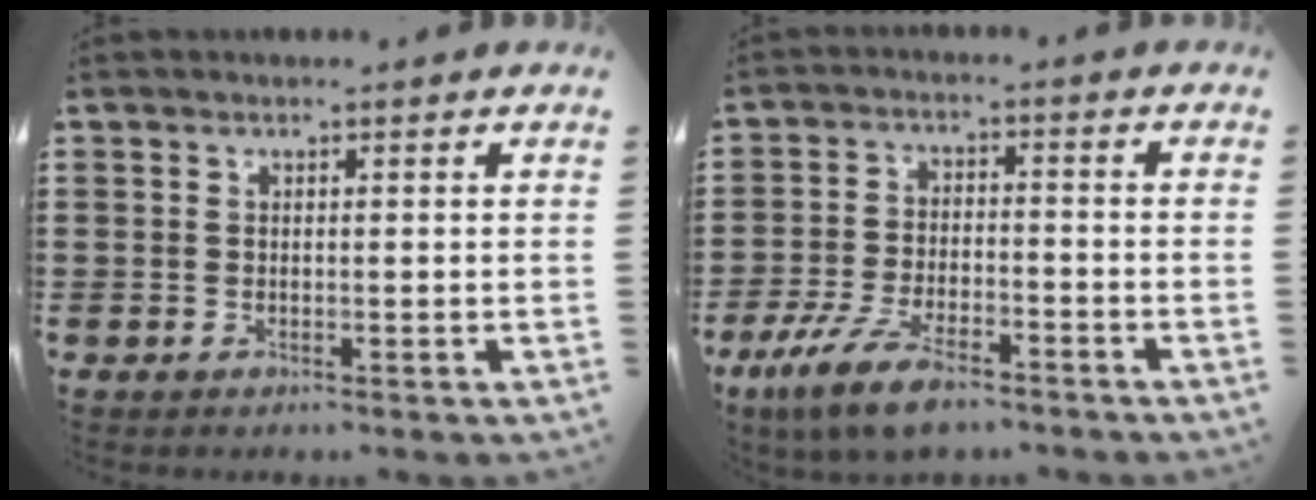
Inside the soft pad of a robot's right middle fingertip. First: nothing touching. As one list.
[{"total": 8.1, "force": [-6.0, 2.4, 4.9], "torque": [-0.108, 0.000, -0.115]}]